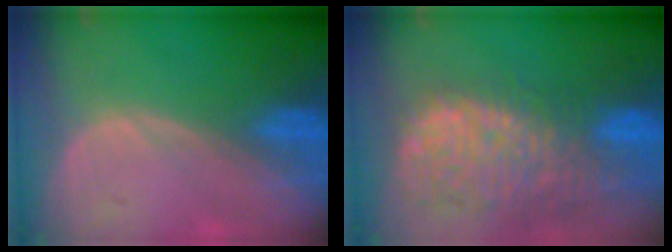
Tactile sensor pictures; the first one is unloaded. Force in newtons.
{"total": 14.4, "press": 11.9, "slide": 8.2}